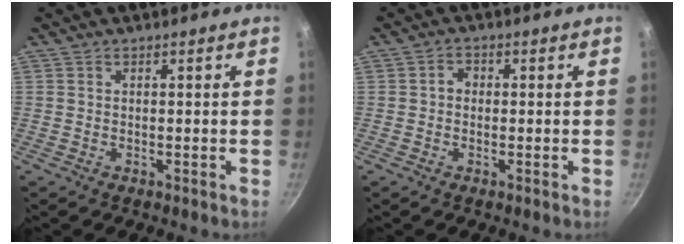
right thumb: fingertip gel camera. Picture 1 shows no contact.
{"total": 2.0, "force": [-0.2, 1.7, 1.1], "torque": [-0.011, 0.009, -0.007]}